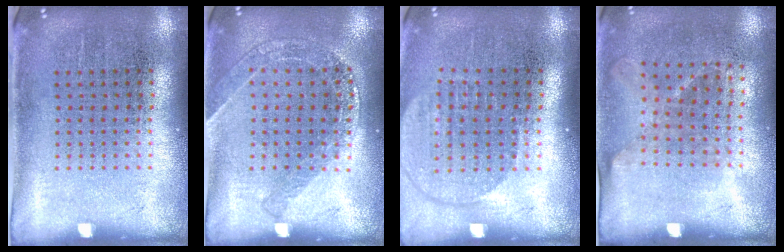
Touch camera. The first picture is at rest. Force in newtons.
{"total": 1.4, "press": 1.3, "slide": 0.3}
{"total": 1.6, "press": 1.4, "slide": 0.9}
{"total": 1.2, "press": 0.9, "slide": 0.7}